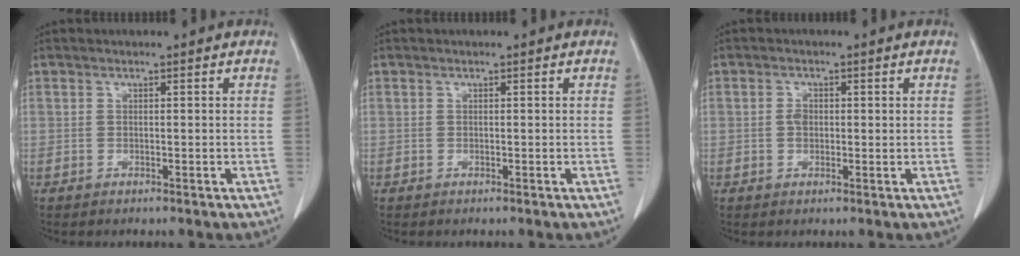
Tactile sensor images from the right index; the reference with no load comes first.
{"total": 0.0}
{"total": 1.9, "force": [0.2, 1.3, 1.4], "torque": [-0.026, 0.002, 0.003]}